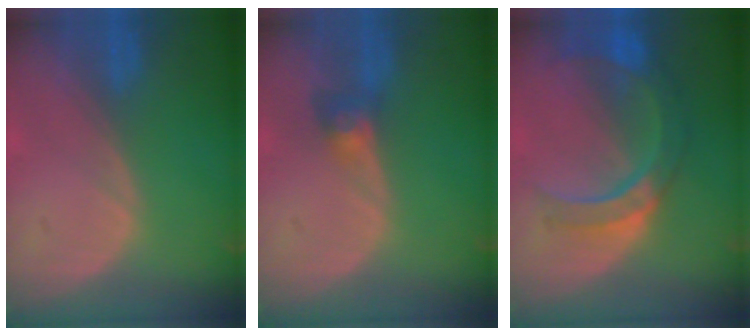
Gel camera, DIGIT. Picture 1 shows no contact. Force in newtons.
{"total": 3.1, "press": 2.7, "slide": 1.4}
{"total": 8.7, "press": 8.0, "slide": 3.2}